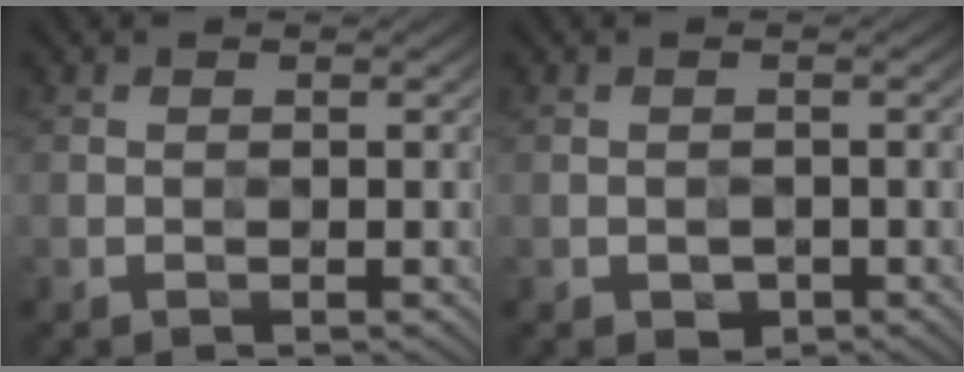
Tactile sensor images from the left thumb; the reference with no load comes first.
{"total": 1.2, "force": [-0.6, 0.8, 0.5], "torque": [-0.007, -0.003, -0.013]}